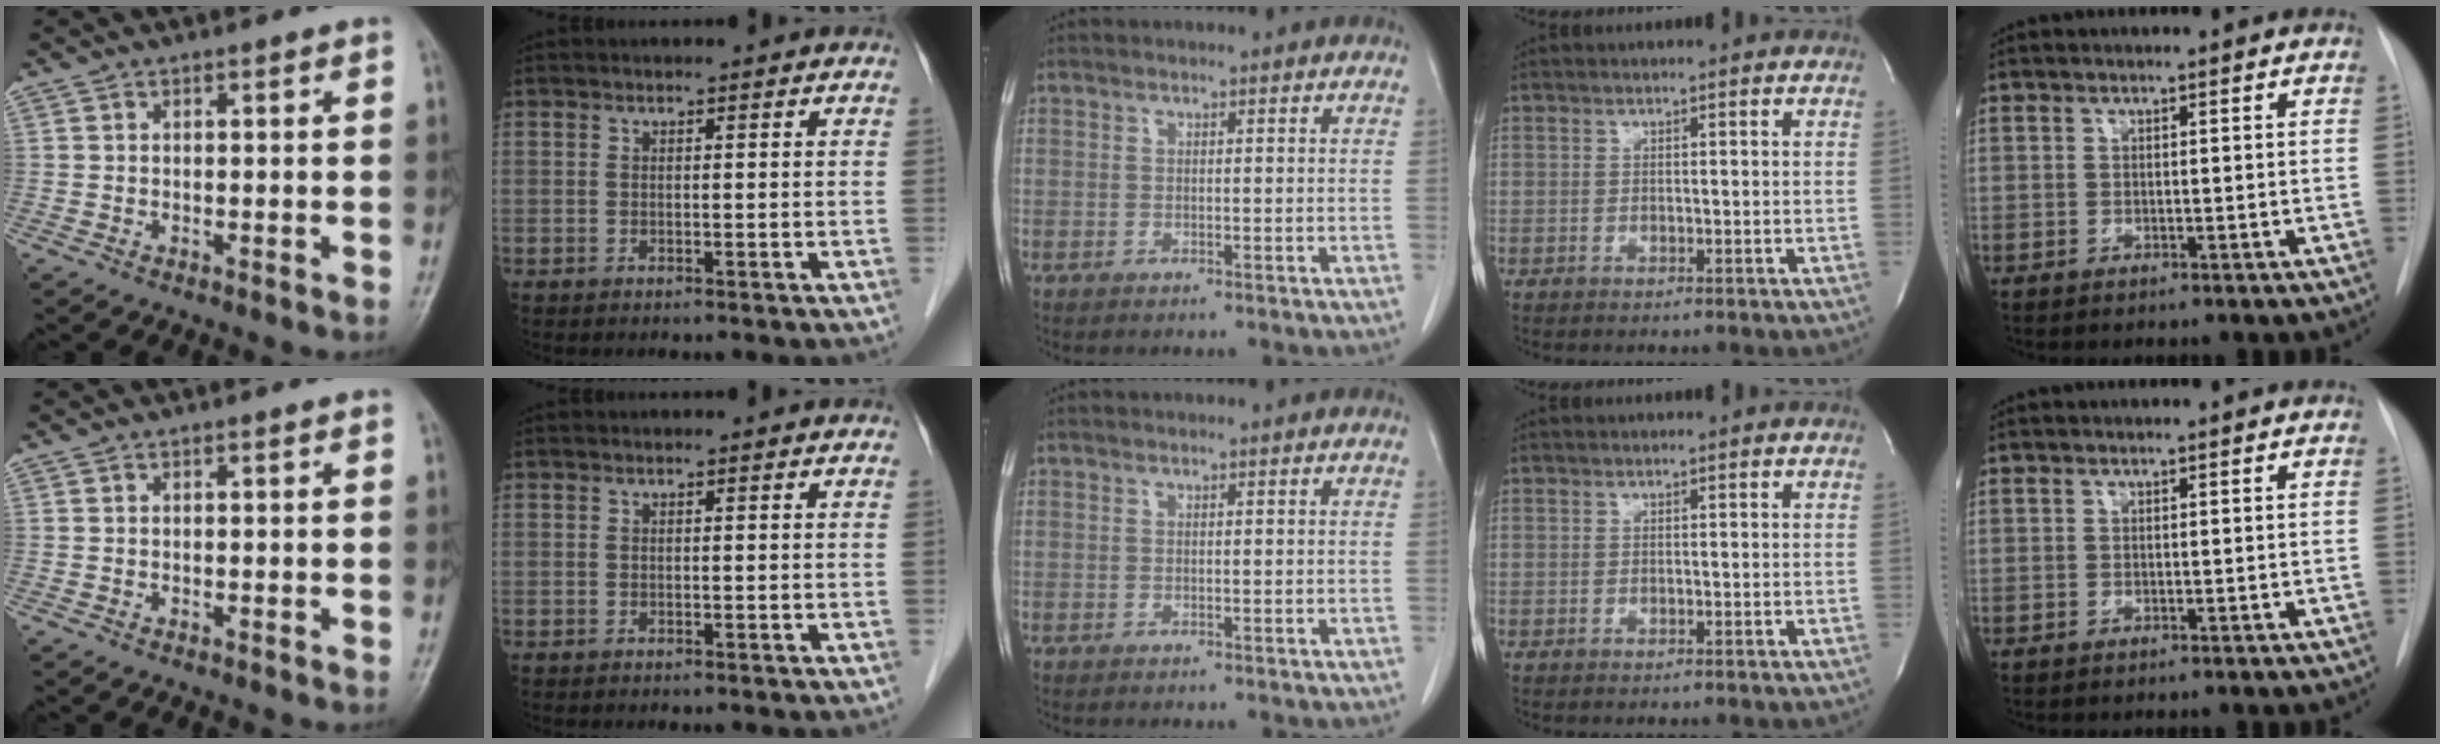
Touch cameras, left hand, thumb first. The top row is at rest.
{}